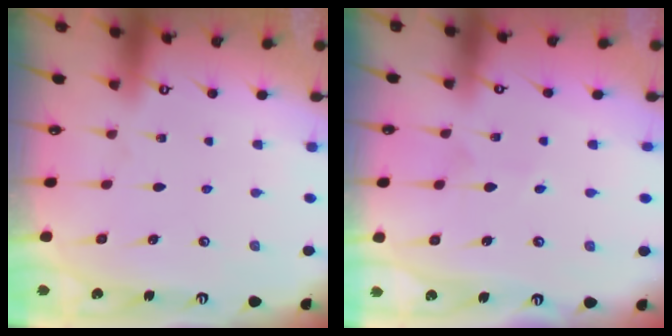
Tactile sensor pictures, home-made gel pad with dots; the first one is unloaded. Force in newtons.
{"total": 2.8, "press": 2.7, "slide": 0.3}